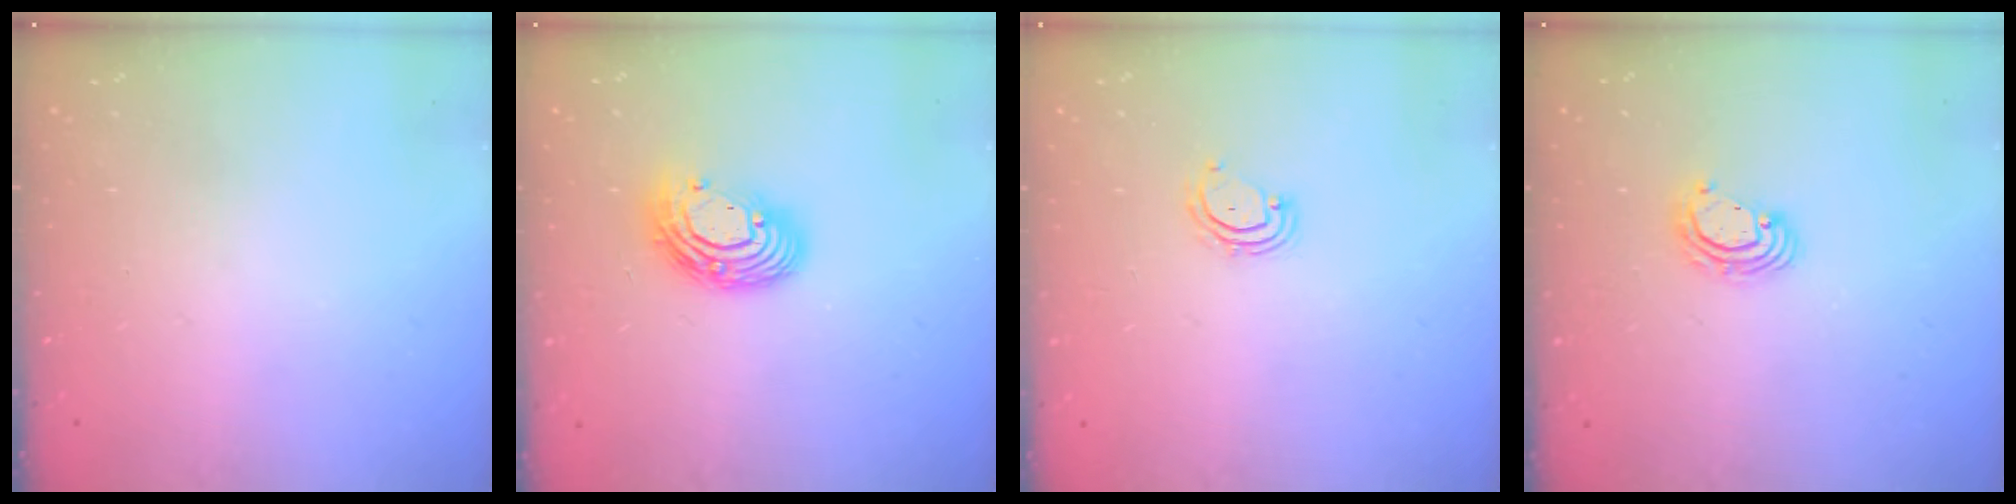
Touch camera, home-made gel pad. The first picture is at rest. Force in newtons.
{"total": 11.8, "press": 11.7, "slide": 0.9}
{"total": 4.1, "press": 4.1, "slide": 0.3}
{"total": 4.6, "press": 4.6, "slide": 0.2}